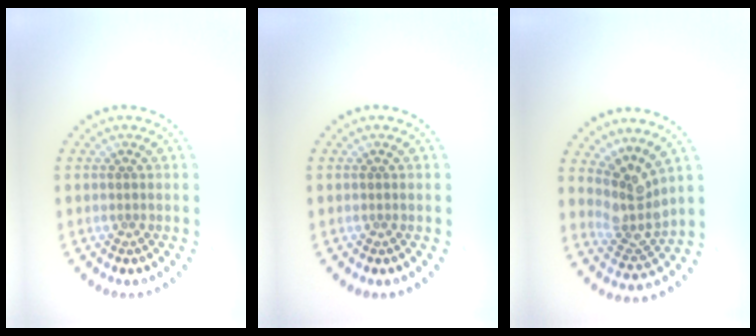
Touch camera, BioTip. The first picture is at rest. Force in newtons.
{"total": 0.0}
{"total": 3.7, "press": 2.6, "slide": 2.6}